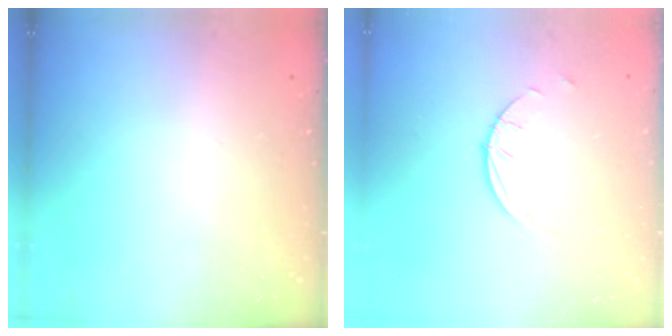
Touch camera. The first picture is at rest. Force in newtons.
{"total": 1.5, "press": 1.5, "slide": 0.1}